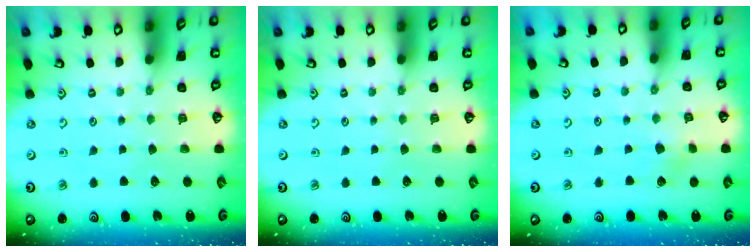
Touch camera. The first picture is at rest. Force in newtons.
{"total": 0.0}
{"total": 2.6, "press": 2.6, "slide": 0.4}